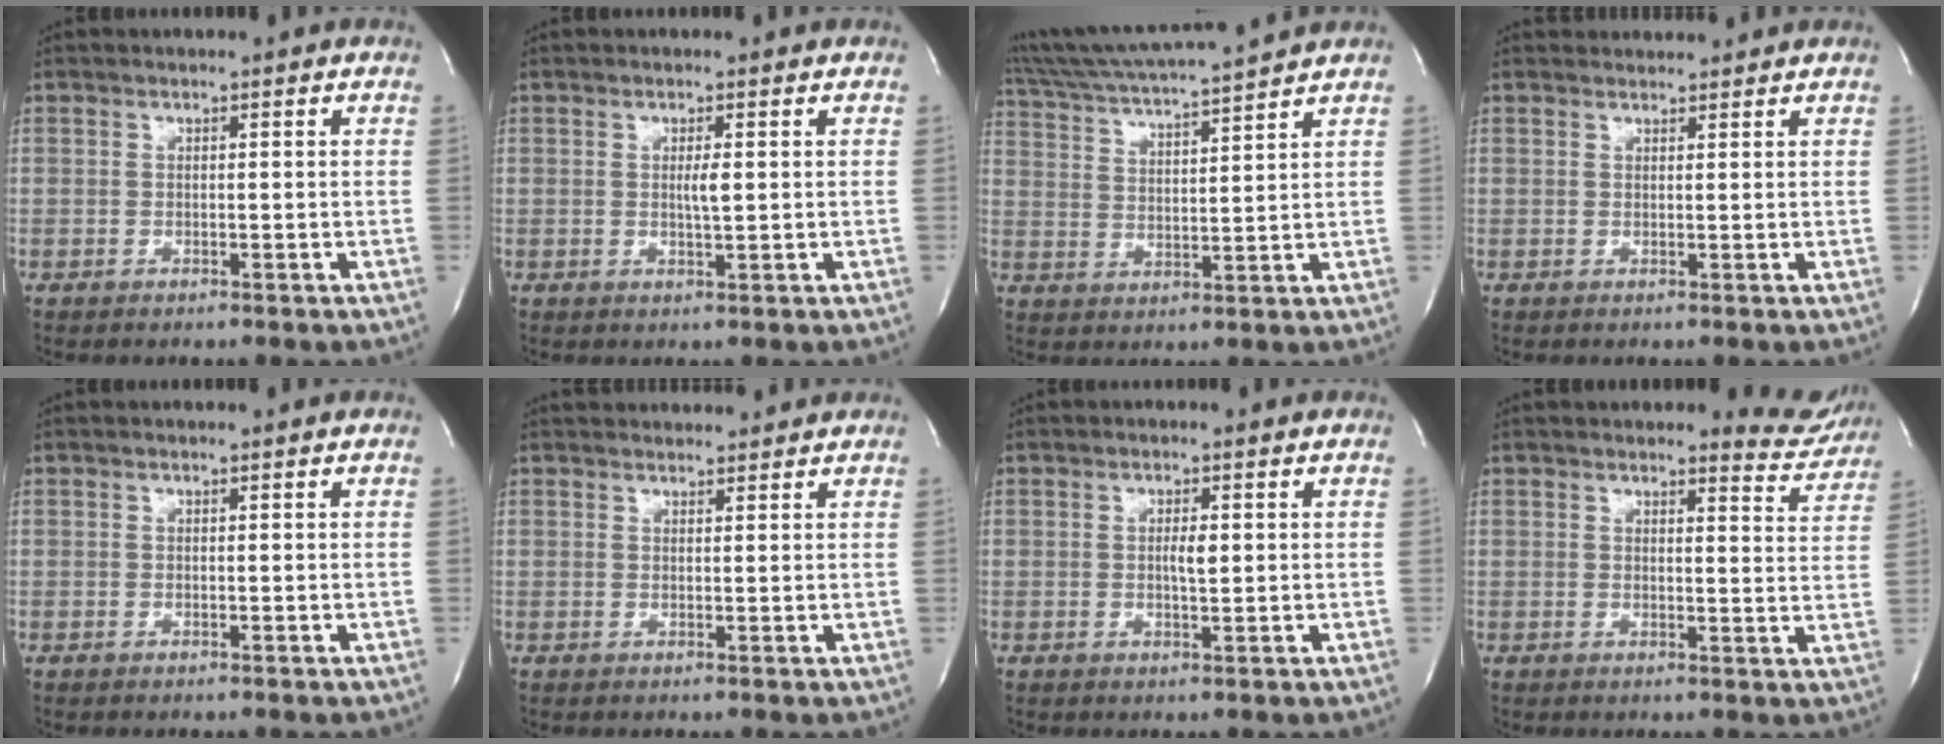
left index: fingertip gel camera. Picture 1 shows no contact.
{"total": 1.9, "force": [0.2, 0.1, 1.8], "torque": [-0.037, -0.004, 0.004]}
{"total": 14.4, "force": [13.1, -1.1, 5.8], "torque": [-0.115, 0.005, 0.214]}
{"total": 3.6, "force": [3.5, 0.6, 0.1], "torque": [-0.005, 0.021, 0.047]}
{"total": 0.0}
{"total": 5.8, "force": [5.7, 1.1, 0.9], "torque": [-0.009, 0.025, 0.072]}
{"total": 2.0, "force": [0.2, 0.4, 1.9], "torque": [-0.036, -0.003, 0.004]}
{"total": 5.6, "force": [5.6, 0.9, 0.0], "torque": [0.012, -0.039, 0.044]}